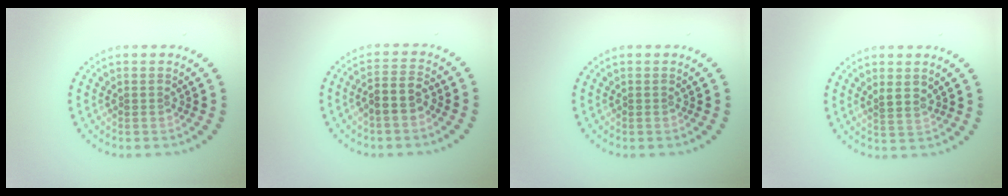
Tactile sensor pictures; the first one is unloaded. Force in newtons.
{"total": 2.4, "press": 2.3, "slide": 0.9}
{"total": 0.0}
{"total": 1.2, "press": 0.9, "slide": 0.7}